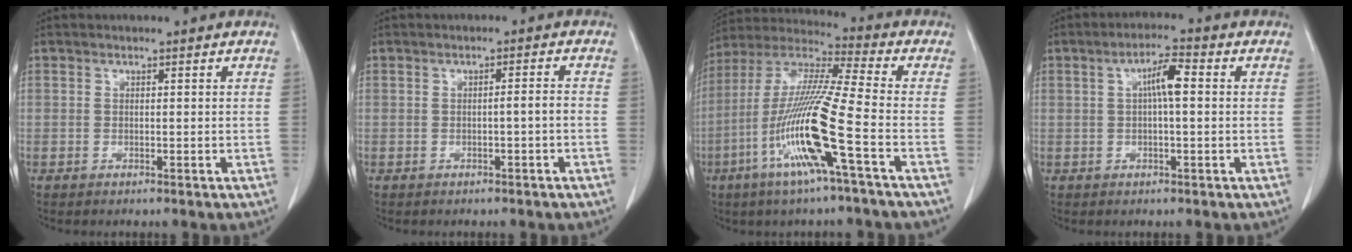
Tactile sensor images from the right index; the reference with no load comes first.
{"total": 1.5, "force": [-0.6, -0.1, 1.4], "torque": [-0.021, 0.001, -0.008]}
{"total": 16.4, "force": [-5.9, -0.7, 15.3], "torque": [-0.314, -0.015, -0.122]}
{"total": 4.6, "force": [0.7, 0.7, 4.5], "torque": [-0.081, 0.012, 0.009]}